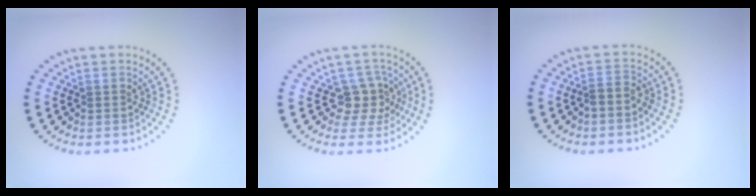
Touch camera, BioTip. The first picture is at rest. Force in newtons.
{"total": 2.9, "press": 2.3, "slide": 1.8}
{"total": 1.0, "press": 0.6, "slide": 0.8}